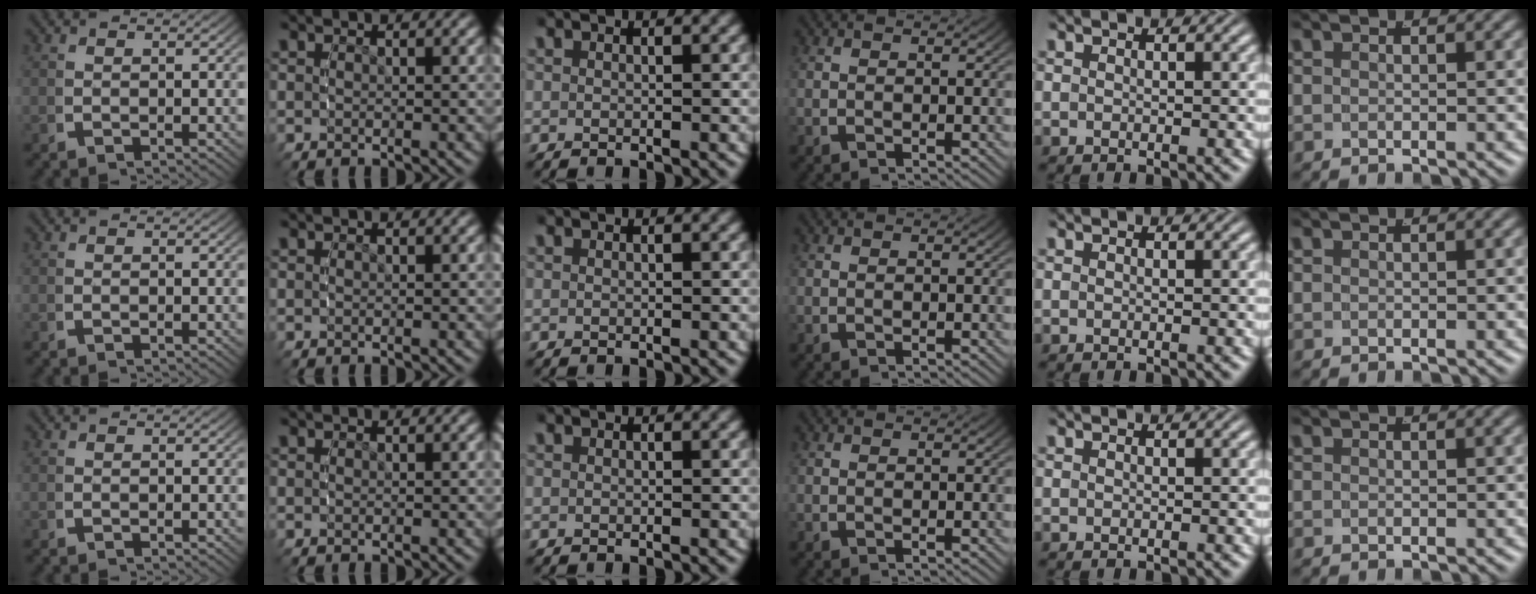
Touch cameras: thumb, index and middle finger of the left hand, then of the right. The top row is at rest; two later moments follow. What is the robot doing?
{"motion": "reach", "object": "backpack"}